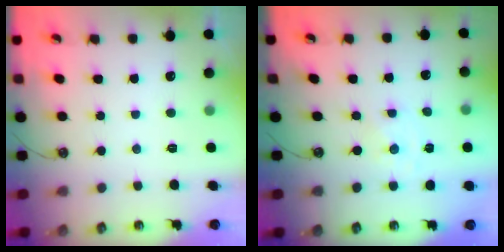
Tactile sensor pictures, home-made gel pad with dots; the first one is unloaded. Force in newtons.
{"total": 0.0}